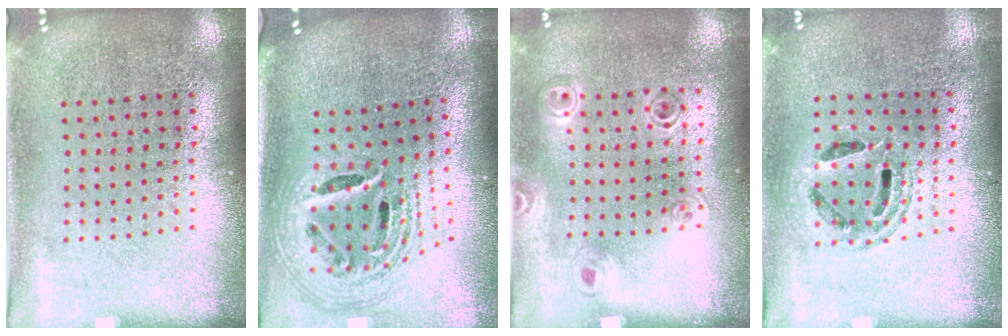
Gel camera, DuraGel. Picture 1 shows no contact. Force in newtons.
{"total": 2.5, "press": 1.8, "slide": 1.7}
{"total": 1.0, "press": 1.0, "slide": 0.0}
{"total": 1.2, "press": 1.1, "slide": 0.4}